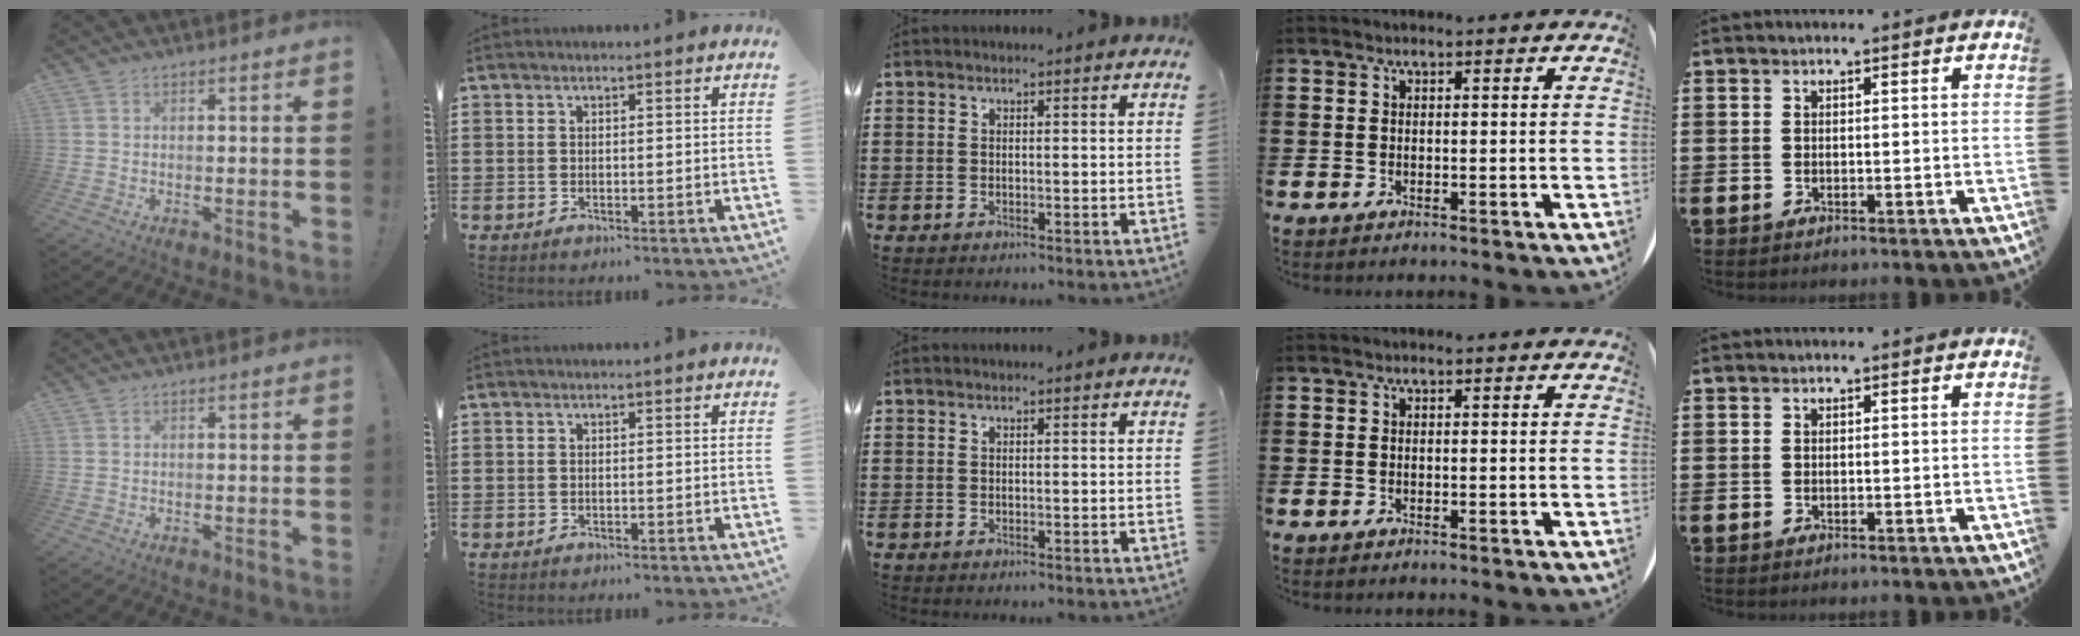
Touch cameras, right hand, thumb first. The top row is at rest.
{}